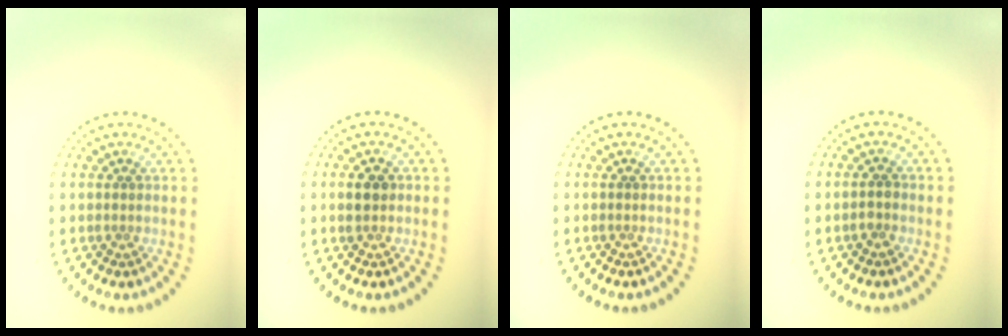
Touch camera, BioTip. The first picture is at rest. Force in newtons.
{"total": 1.8, "press": 1.7, "slide": 0.1}
{"total": 0.0}
{"total": 0.8, "press": 0.7, "slide": 0.4}